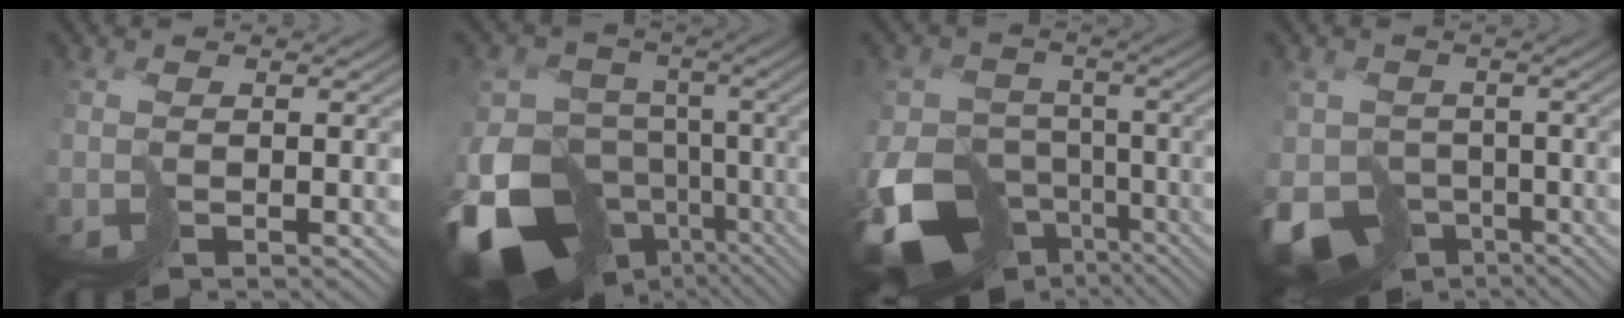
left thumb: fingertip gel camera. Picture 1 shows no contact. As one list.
[{"total": 19.2, "force": [-9.6, 13.8, 9.3], "torque": [-0.207, -0.049, -0.117]}, {"total": 14.7, "force": [-6.9, 10.9, 7.0], "torque": [-0.184, -0.039, -0.076]}, {"total": 10.3, "force": [-5.9, 7.4, 4.1], "torque": [-0.098, -0.027, -0.086]}]